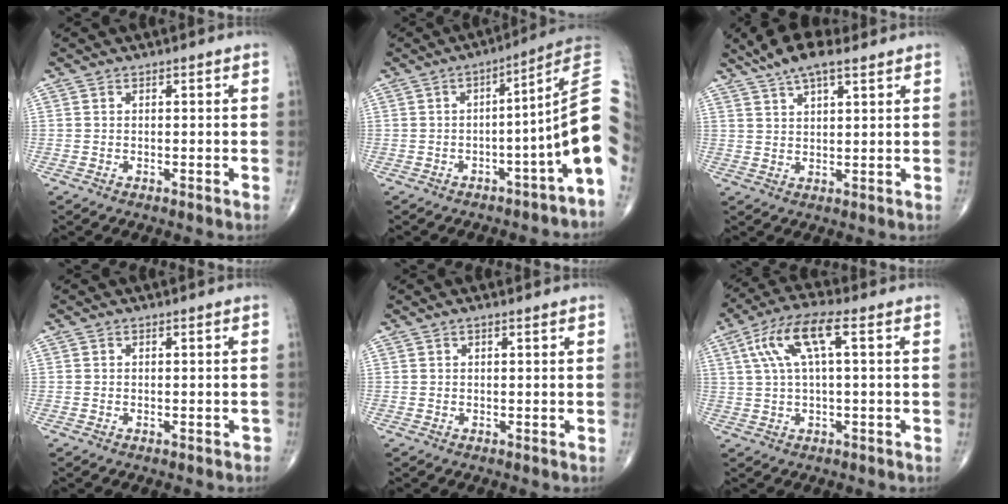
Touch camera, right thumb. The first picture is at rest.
{"total": 9.7, "force": [-1.6, -1.6, 9.4], "torque": [-0.119, 0.035, -0.030]}
{"total": 8.2, "force": [5.8, 2.6, 5.2], "torque": [-0.090, -0.005, 0.103]}
{"total": 0.6, "force": [-0.4, 0.4, 0.2], "torque": [0.005, 0.005, -0.005]}
{"total": 0.7, "force": [0.5, -0.1, 0.5], "torque": [-0.011, 0.002, 0.007]}
{"total": 9.5, "force": [2.6, 2.5, 8.8], "torque": [-0.199, 0.028, 0.051]}